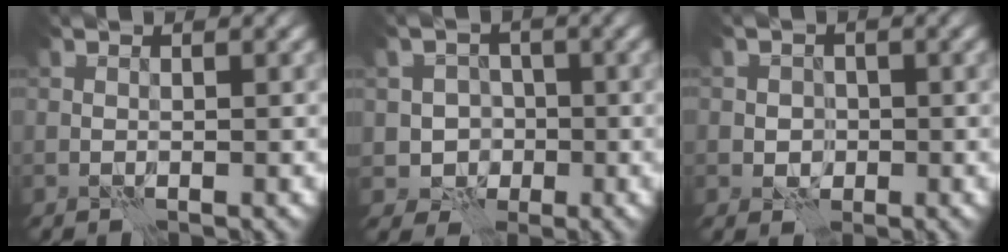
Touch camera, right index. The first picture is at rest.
{"total": 3.2, "force": [-0.9, 2.9, 0.9], "torque": [0.006, 0.002, -0.030]}
{"total": 1.8, "force": [-0.5, 1.6, 0.7], "torque": [-0.003, -0.001, -0.017]}